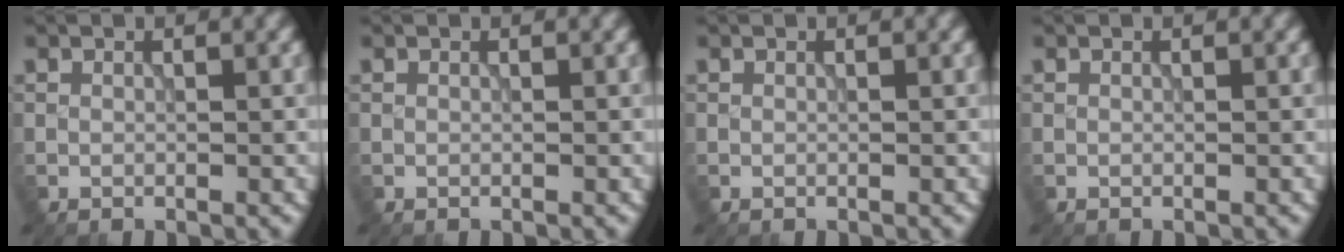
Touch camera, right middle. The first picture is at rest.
{"total": 0.0}
{"total": 0.0}
{"total": 0.0}